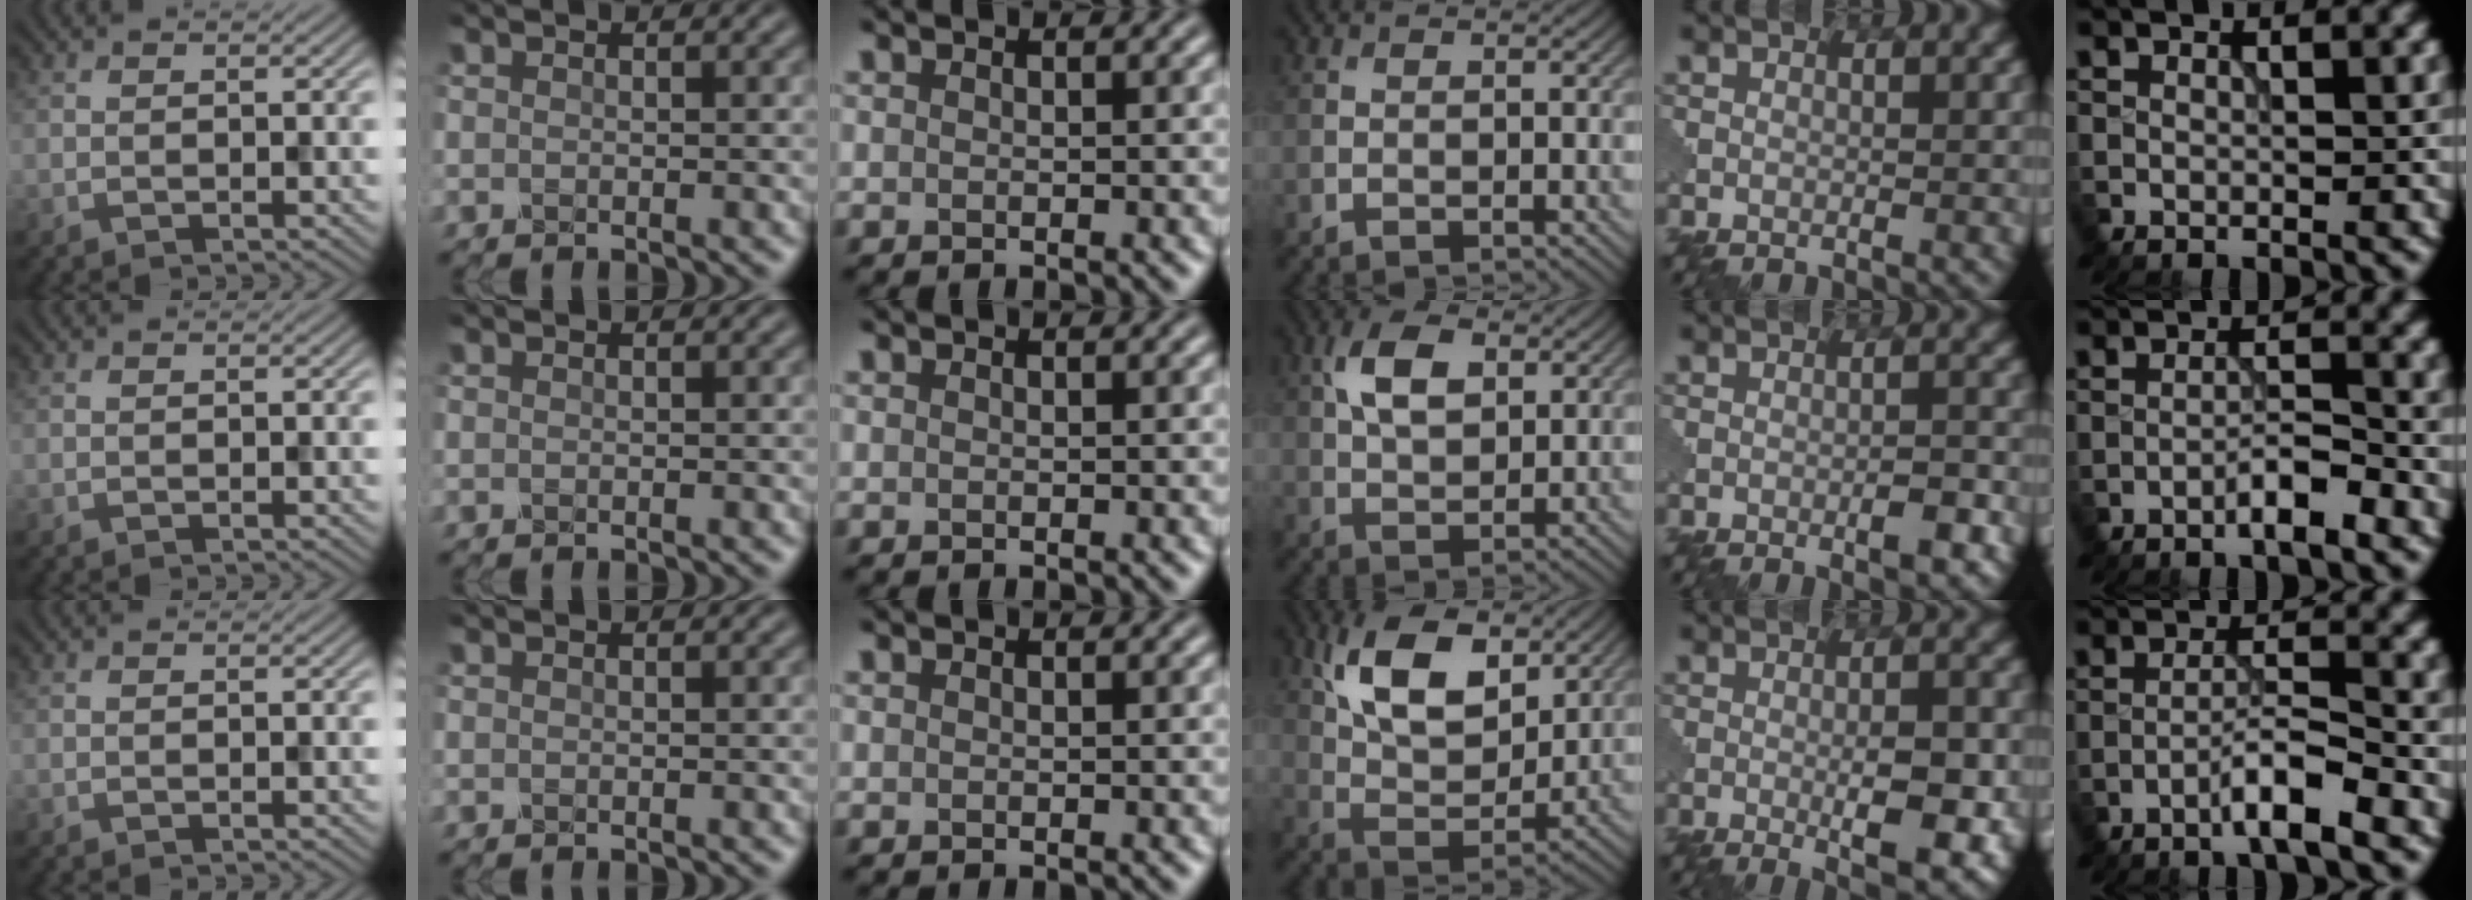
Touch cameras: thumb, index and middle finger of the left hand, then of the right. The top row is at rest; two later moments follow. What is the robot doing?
{"motion": "dispense", "object": "glue stick"}